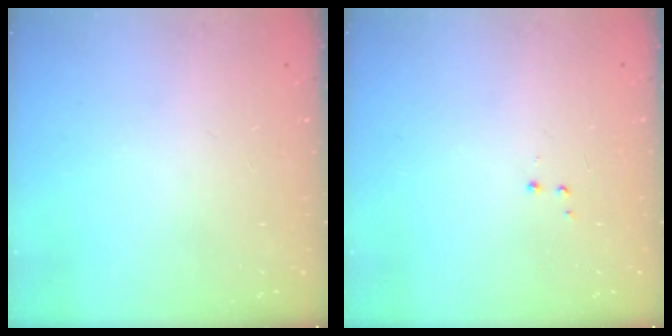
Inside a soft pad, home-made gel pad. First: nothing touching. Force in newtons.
{"total": 2.9, "press": 2.8, "slide": 0.7}